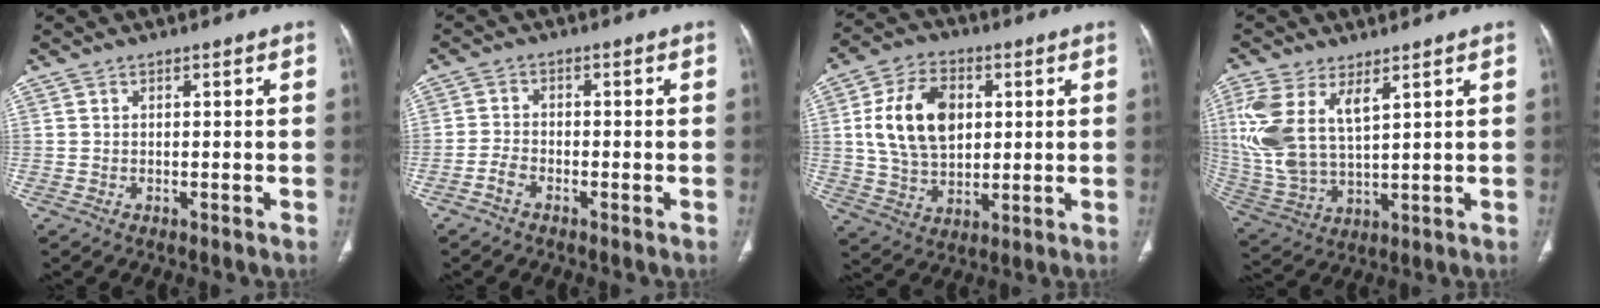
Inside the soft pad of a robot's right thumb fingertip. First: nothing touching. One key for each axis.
{"total": 2.5, "fx": -1.8, "fy": 1.2, "fz": 1.3, "tx": -0.029, "ty": 0.013, "tz": -0.036}
{"total": 14.8, "fx": 2.9, "fy": 10.0, "fz": 10.5, "tx": -0.165, "ty": -0.002, "tz": 0.054}
{"total": 13.7, "fx": 5.5, "fy": 6.7, "fz": 10.6, "tx": -0.240, "ty": -0.012, "tz": 0.126}